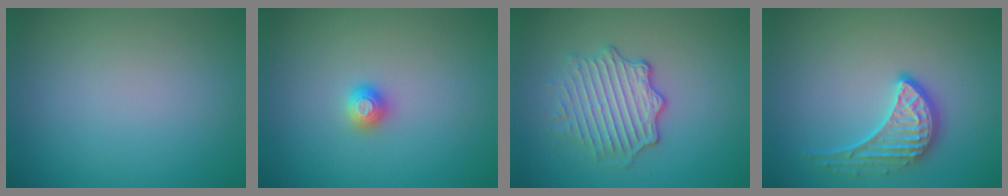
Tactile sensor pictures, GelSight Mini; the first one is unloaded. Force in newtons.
{"total": 1.2, "press": 1.2, "slide": 0.1}
{"total": 4.5, "press": 3.2, "slide": 3.2}
{"total": 3.5, "press": 3.0, "slide": 1.8}